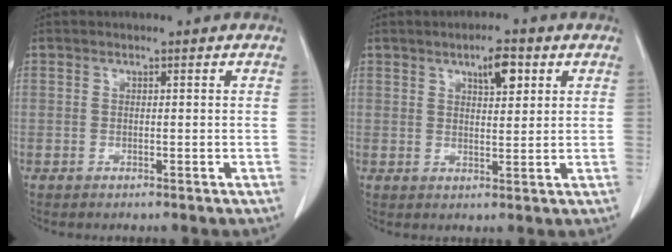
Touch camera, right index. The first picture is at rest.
{"total": 4.5, "force": [2.3, 1.3, 3.6], "torque": [-0.061, 0.000, 0.038]}